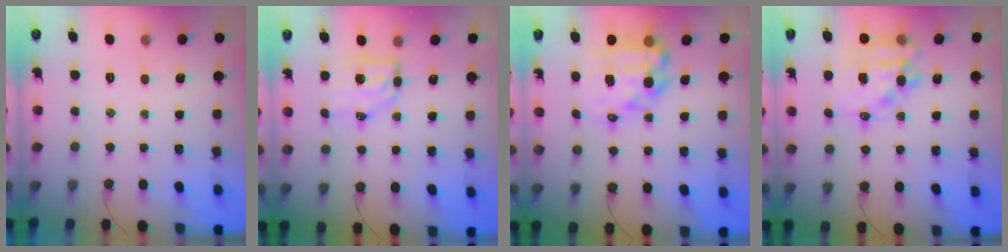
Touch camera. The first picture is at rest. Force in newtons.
{"total": 6.4, "press": 6.3, "slide": 1.1}
{"total": 13.6, "press": 13.2, "slide": 3.3}
{"total": 15.1, "press": 14.7, "slide": 3.6}